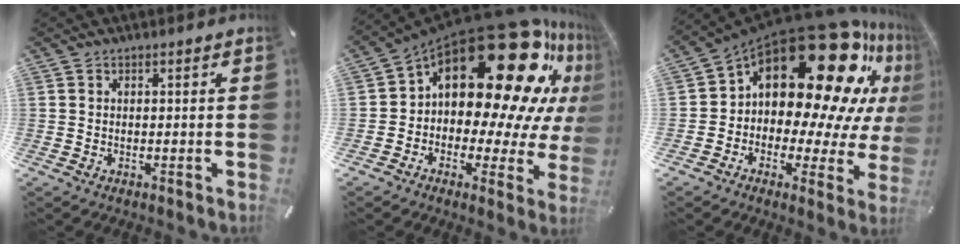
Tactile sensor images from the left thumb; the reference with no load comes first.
{"total": 31.3, "force": [13.4, 15.6, 23.6], "torque": [-0.352, -0.121, 0.246]}
{"total": 28.8, "force": [13.4, 14.9, 20.7], "torque": [-0.304, -0.125, 0.245]}